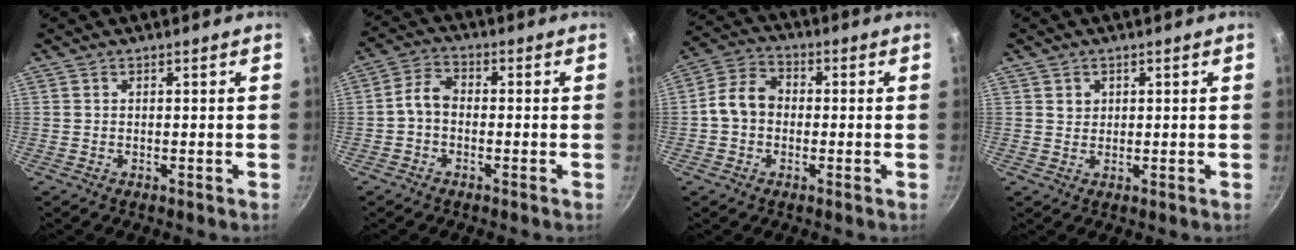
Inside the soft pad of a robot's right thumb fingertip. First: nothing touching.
{"total": 4.8, "force": [-1.0, 3.4, 3.3], "torque": [-0.060, 0.027, -0.032]}
{"total": 7.8, "force": [-0.5, 6.2, 4.7], "torque": [-0.065, 0.024, -0.028]}
{"total": 1.9, "force": [0.7, 1.7, 0.5], "torque": [-0.001, 0.003, 0.012]}